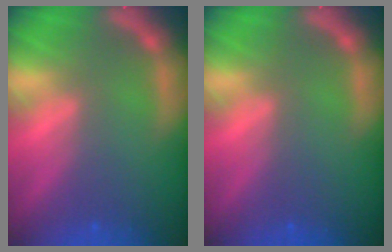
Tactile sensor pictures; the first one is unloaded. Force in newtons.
{"total": 0.0}